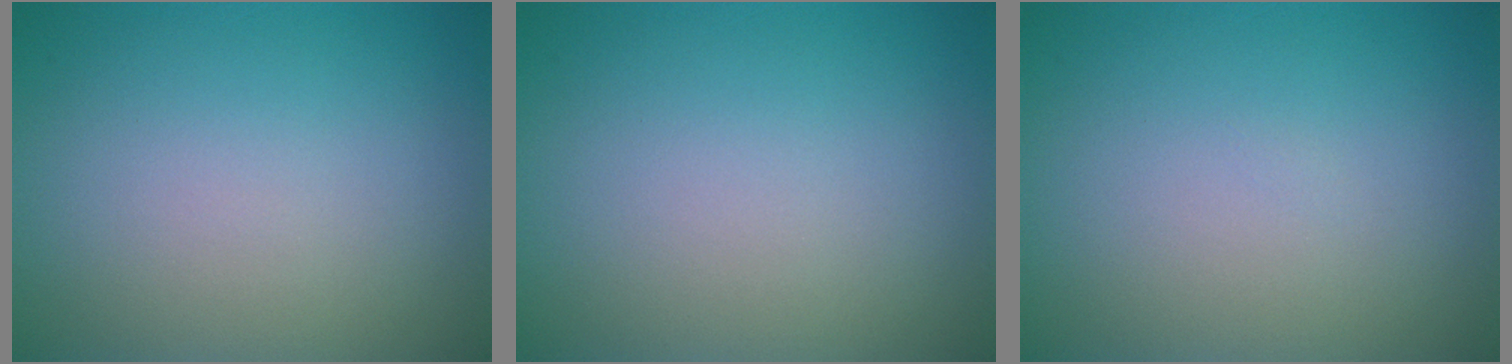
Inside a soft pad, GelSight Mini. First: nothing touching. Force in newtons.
{"total": 0.0}
{"total": 0.0}